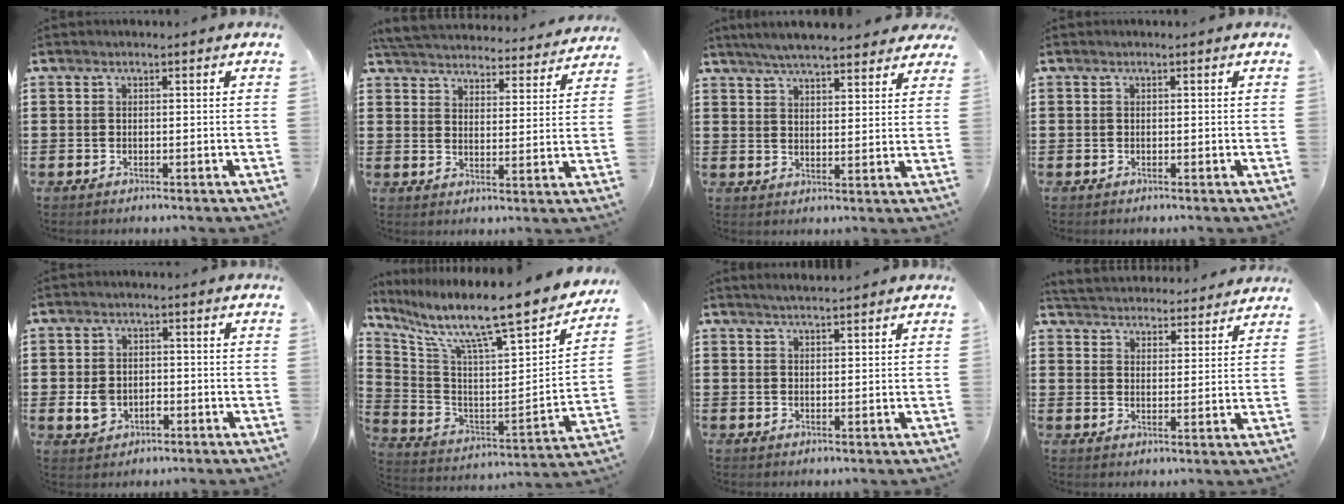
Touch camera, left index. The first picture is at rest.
{"total": 4.9, "force": [4.9, 0.1, 0.3], "torque": [-0.033, -0.036, 0.082]}
{"total": 5.6, "force": [5.3, 0.4, 1.8], "torque": [-0.054, -0.015, 0.095]}
{"total": 0.0}
{"total": 3.2, "force": [-0.8, 2.3, 2.1], "torque": [-0.040, 0.004, -0.014]}
{"total": 11.3, "force": [9.1, 0.9, 6.6], "torque": [-0.133, -0.083, 0.136]}
{"total": 2.1, "force": [2.0, -0.1, 0.6], "torque": [-0.015, 0.001, 0.037]}
{"total": 4.1, "force": [4.1, 0.2, -0.4], "torque": [-0.014, -0.026, 0.071]}